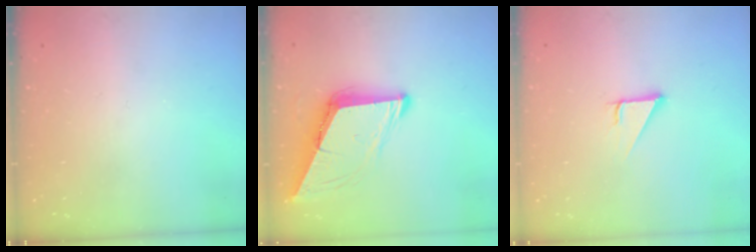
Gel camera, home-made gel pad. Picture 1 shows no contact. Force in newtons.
{"total": 9.1, "press": 9.0, "slide": 1.3}
{"total": 2.8, "press": 2.8, "slide": 0.0}